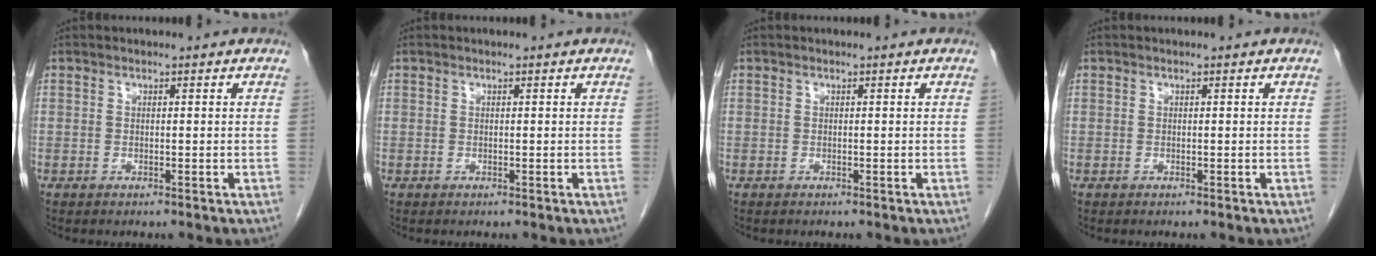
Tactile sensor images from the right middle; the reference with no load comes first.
{"total": 0.0}
{"total": 0.0}
{"total": 0.0}